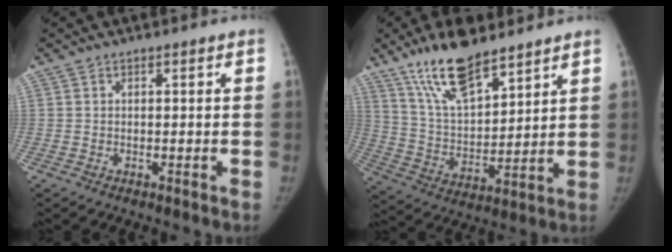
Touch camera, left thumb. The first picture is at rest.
{"total": 15.4, "force": [11.2, 5.2, 9.3], "torque": [-0.143, -0.058, 0.214]}